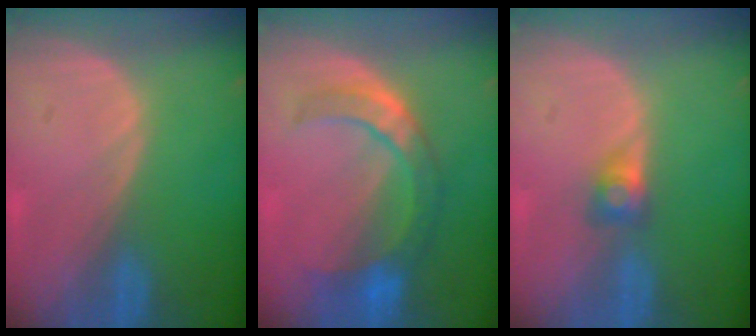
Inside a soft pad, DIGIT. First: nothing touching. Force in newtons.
{"total": 7.6, "press": 7.3, "slide": 1.9}
{"total": 2.6, "press": 2.4, "slide": 1.0}